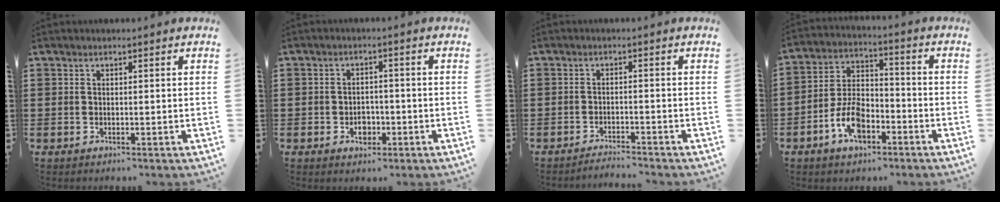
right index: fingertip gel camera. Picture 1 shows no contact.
{"total": 2.9, "force": [-1.1, 2.2, 1.6], "torque": [-0.024, -0.001, -0.023]}
{"total": 1.9, "force": [-1.9, -0.1, 0.1], "torque": [-0.006, 0.003, -0.040]}
{"total": 8.0, "force": [-3.8, 4.7, 5.3], "torque": [-0.122, 0.010, -0.074]}